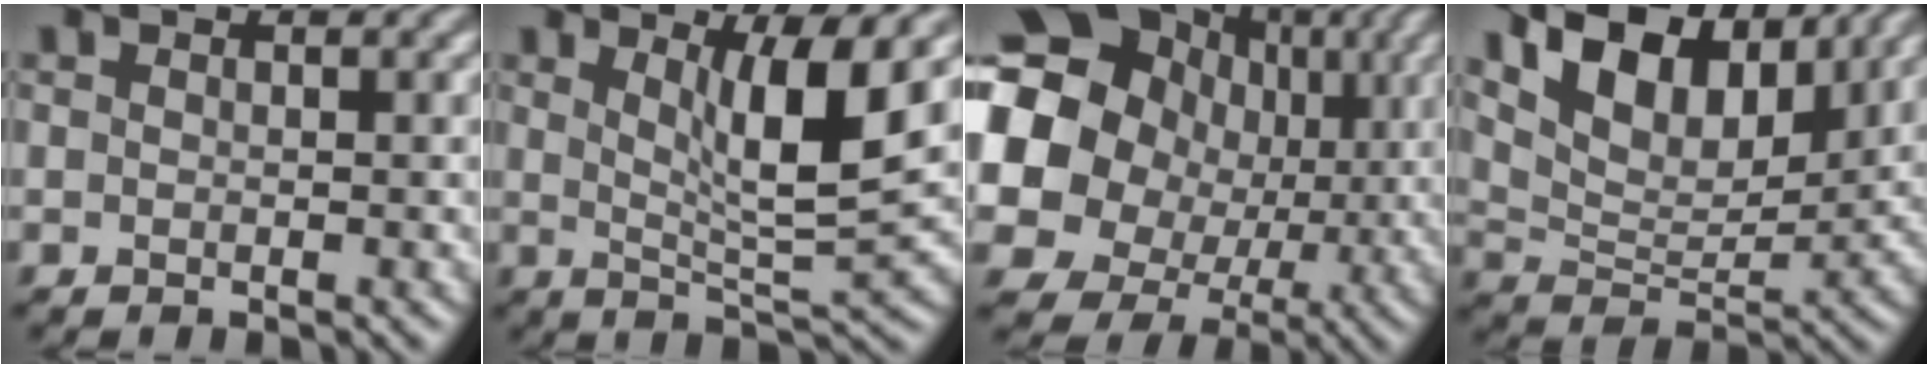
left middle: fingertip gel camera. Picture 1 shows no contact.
{"total": 6.4, "force": [2.1, 1.2, 5.9], "torque": [-0.091, -0.008, 0.039]}
{"total": 18.4, "force": [3.3, 15.9, 8.7], "torque": [-0.185, 0.013, 0.041]}
{"total": 9.9, "force": [6.6, 4.3, 6.0], "torque": [-0.121, 0.011, 0.103]}